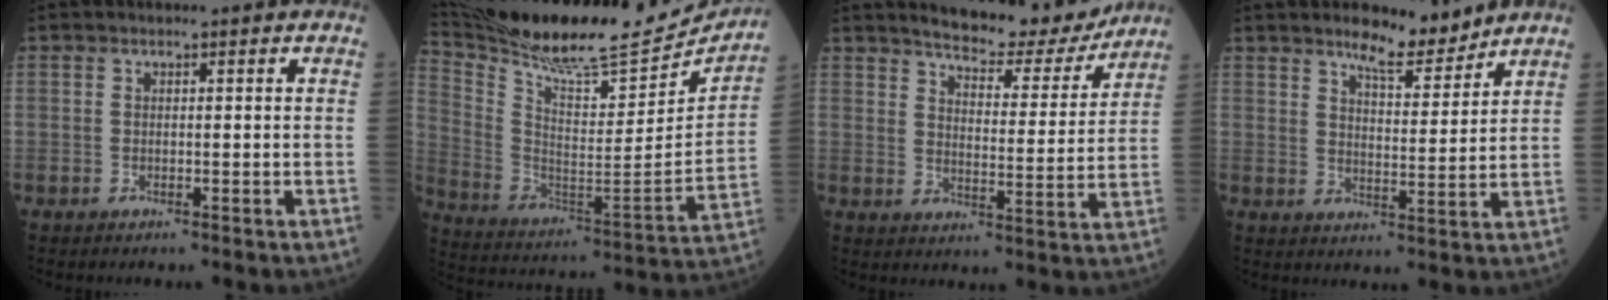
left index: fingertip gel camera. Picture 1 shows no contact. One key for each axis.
{"total": 27.5, "fx": 24.9, "fy": 3.6, "fz": 11.2, "tx": -0.213, "ty": -0.064, "tz": 0.375}
{"total": 12.0, "fx": 11.3, "fy": 1.9, "fz": 3.5, "tx": -0.050, "ty": -0.018, "tz": 0.152}
{"total": 6.1, "fx": 5.5, "fy": 1.0, "fz": 2.2, "tx": -0.041, "ty": -0.009, "tz": 0.092}